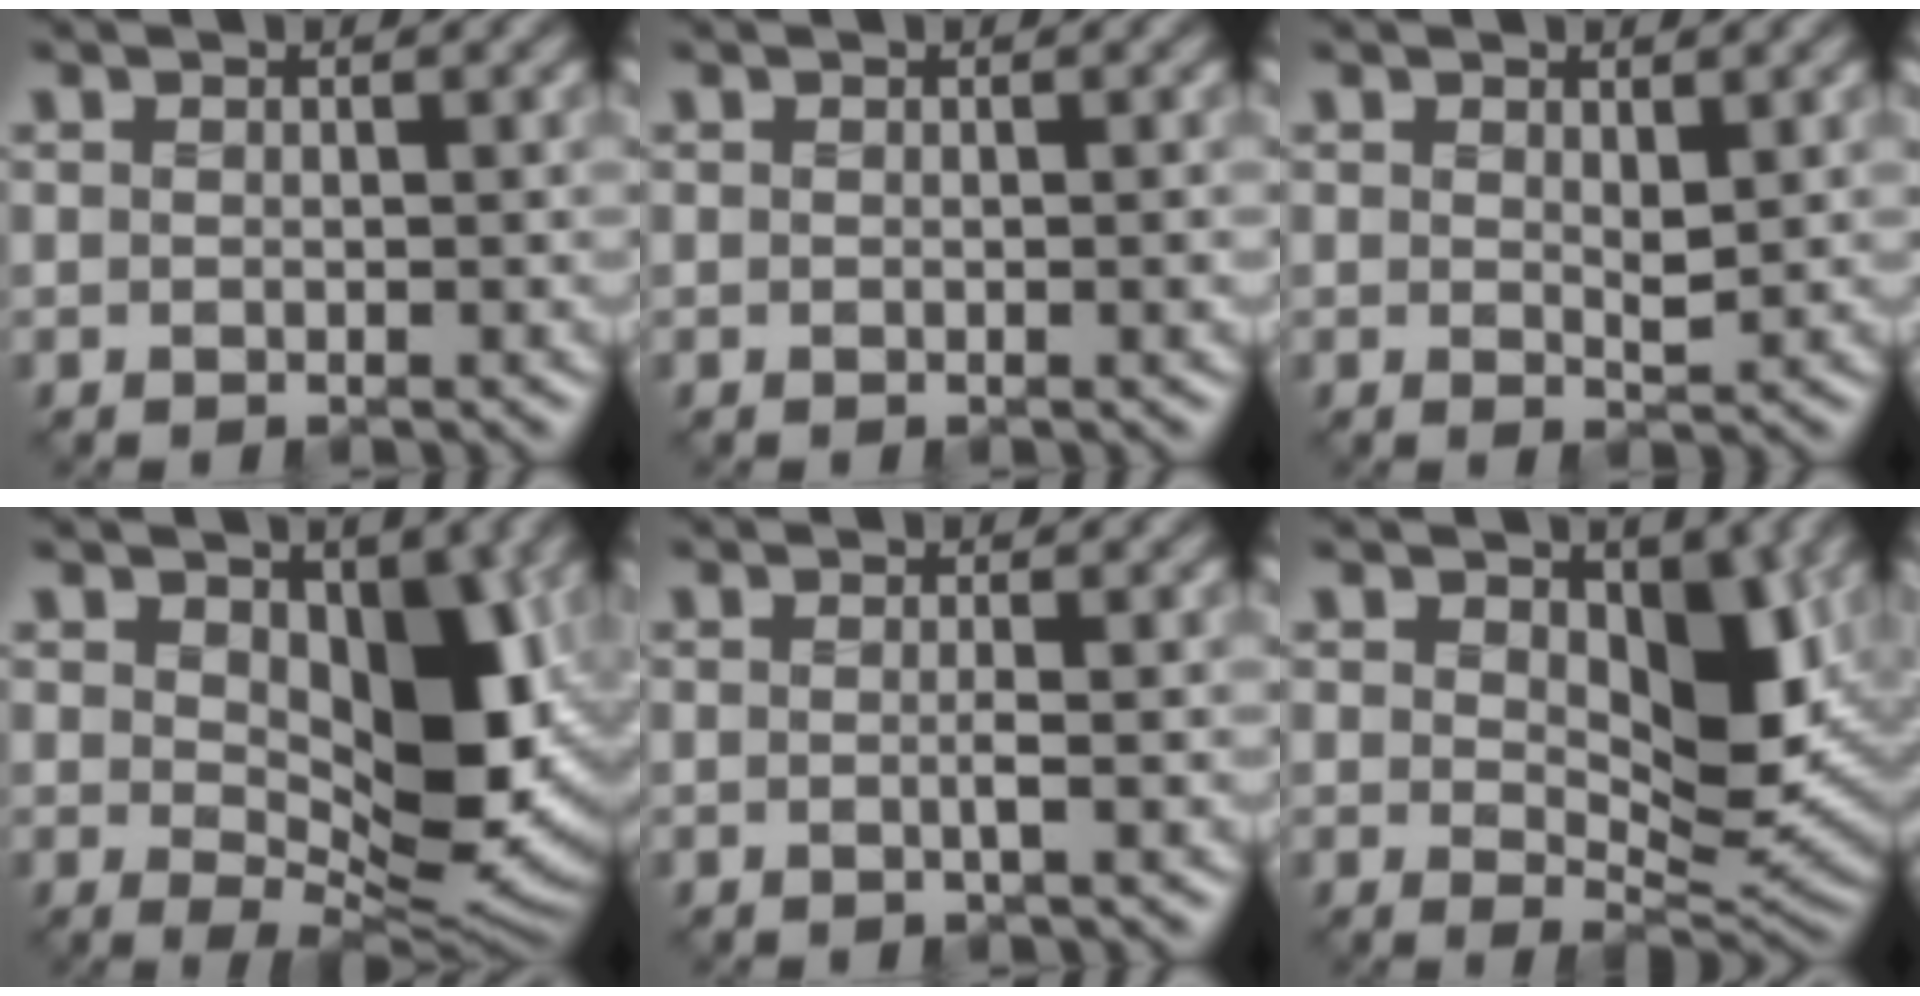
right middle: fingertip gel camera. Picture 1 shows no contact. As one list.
[{"total": 0.0}, {"total": 1.3, "force": [0.6, 0.5, 1.1], "torque": [-0.021, -0.006, 0.009]}, {"total": 8.8, "force": [1.6, 4.7, 7.3], "torque": [-0.118, -0.018, 0.026]}, {"total": 0.8, "force": [-0.5, -0.2, 0.6], "torque": [-0.017, -0.002, -0.013]}, {"total": 6.9, "force": [1.9, 3.7, 5.5], "torque": [-0.084, -0.018, 0.026]}]